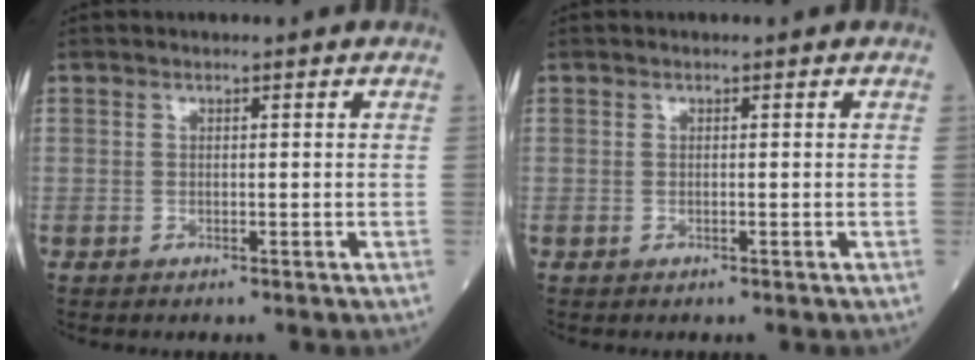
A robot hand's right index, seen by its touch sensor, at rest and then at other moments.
{"total": 0.0}